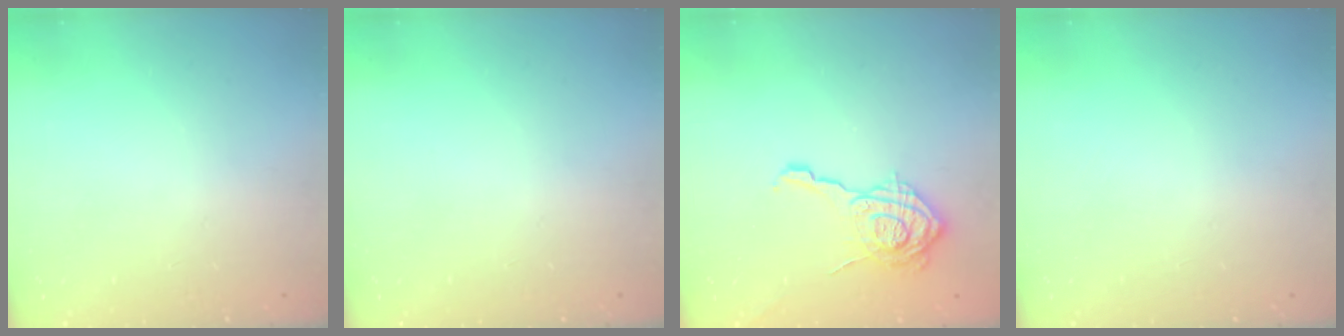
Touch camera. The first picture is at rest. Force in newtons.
{"total": 0.0}
{"total": 16.2, "press": 16.2, "slide": 0.7}
{"total": 0.0}